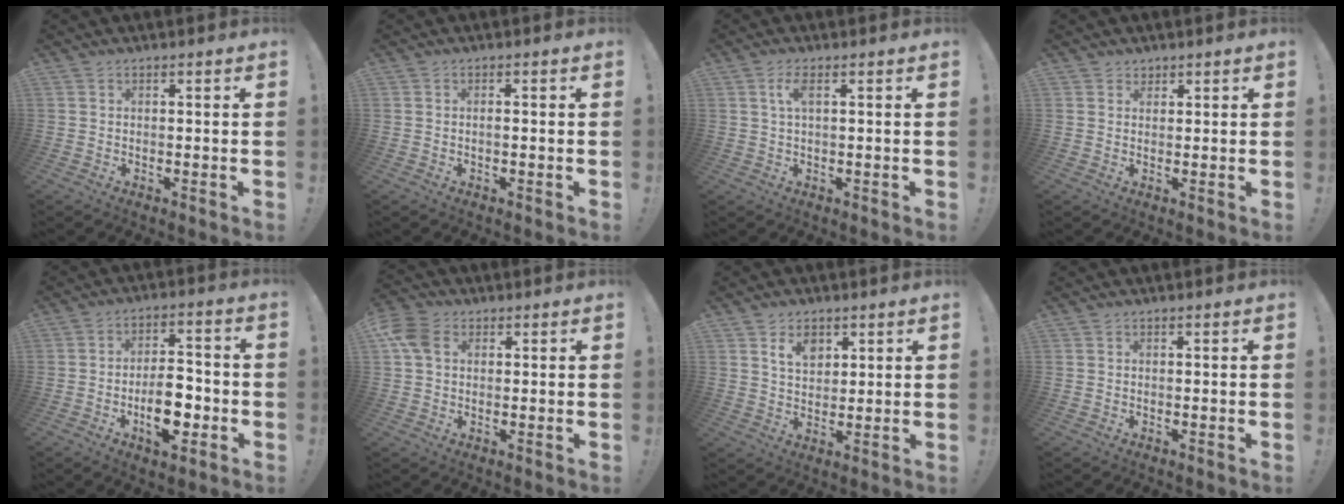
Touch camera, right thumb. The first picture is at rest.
{"total": 1.2, "force": [-0.4, 0.0, 1.1], "torque": [-0.021, 0.002, -0.009]}
{"total": 3.3, "force": [1.0, 0.7, 3.1], "torque": [-0.060, 0.001, 0.015]}
{"total": 1.9, "force": [1.6, 1.1, -0.1], "torque": [0.016, -0.010, 0.027]}
{"total": 11.8, "force": [-3.5, 6.4, 9.3], "torque": [-0.145, 0.014, -0.062]}
{"total": 7.8, "force": [2.5, 5.6, 4.7], "torque": [-0.088, 0.005, 0.049]}
{"total": 6.7, "force": [3.7, 4.5, 3.3], "torque": [-0.054, -0.010, 0.068]}
{"total": 0.0}